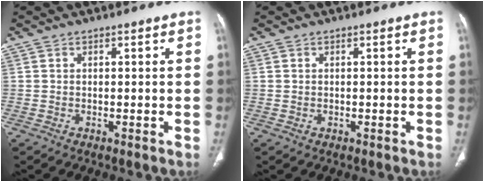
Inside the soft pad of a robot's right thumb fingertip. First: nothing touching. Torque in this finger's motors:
{"motor_torque": [-0.57, 0.25, -0.24, 0.03, 0.06]}